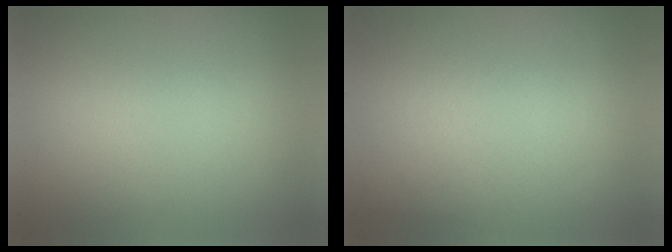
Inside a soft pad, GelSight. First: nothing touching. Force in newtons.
{"total": 2.3}